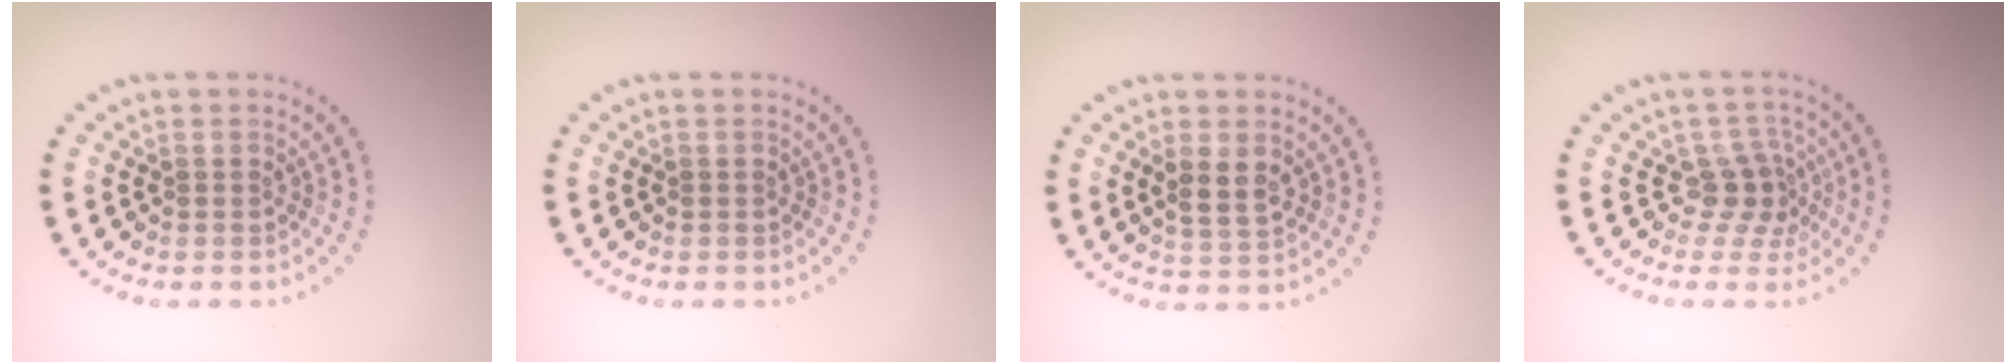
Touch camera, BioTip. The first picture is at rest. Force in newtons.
{"total": 0.0}
{"total": 2.4, "press": 2.3, "slide": 0.6}
{"total": 2.6, "press": 1.9, "slide": 1.8}